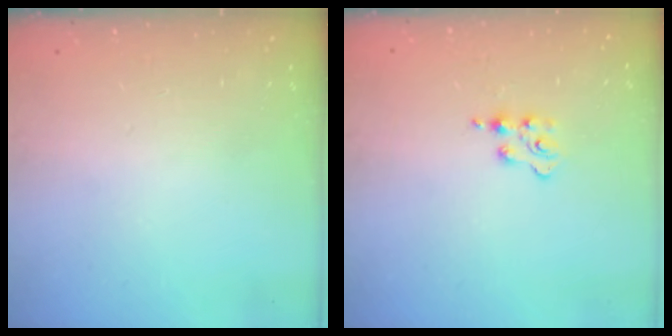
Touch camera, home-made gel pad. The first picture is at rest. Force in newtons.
{"total": 2.1, "press": 2.1, "slide": 0.3}